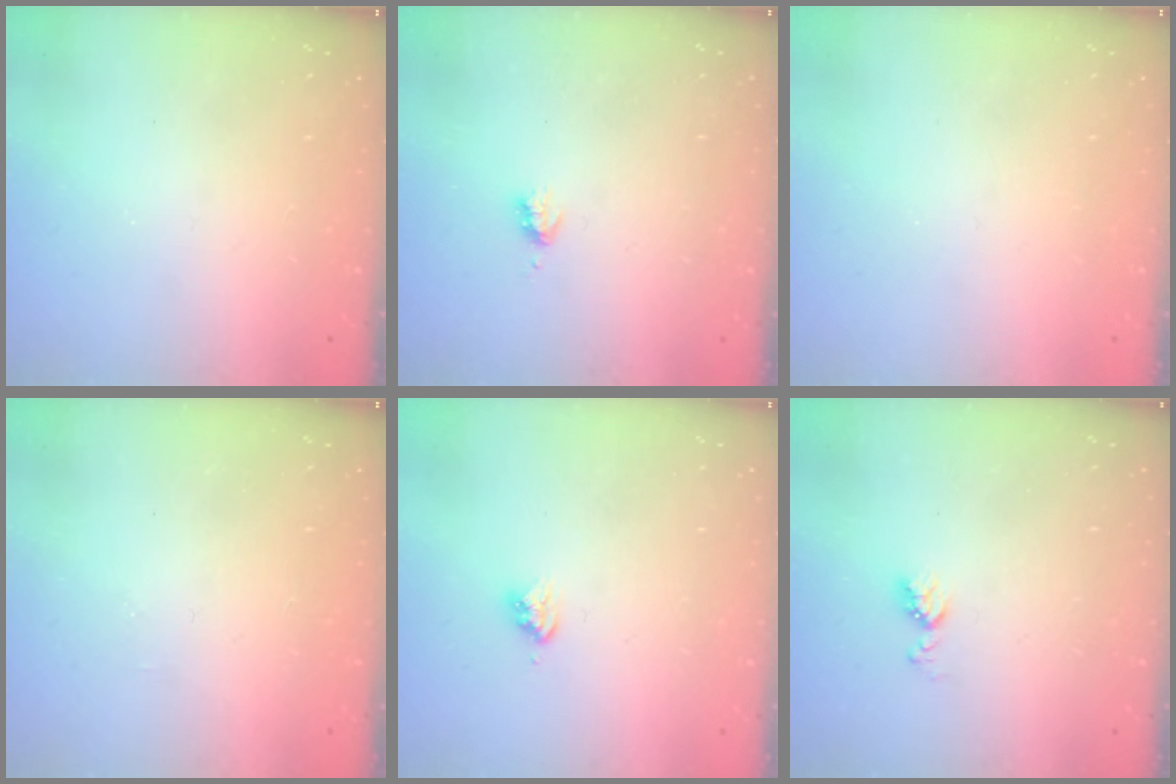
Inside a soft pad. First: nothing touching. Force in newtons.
{"total": 2.9, "press": 2.8, "slide": 0.5}
{"total": 0.0}
{"total": 1.2, "press": 1.2, "slide": 0.3}
{"total": 3.6, "press": 3.5, "slide": 0.4}
{"total": 4.9, "press": 4.8, "slide": 0.5}